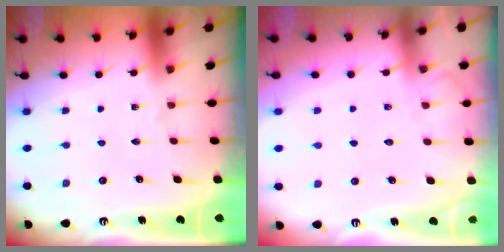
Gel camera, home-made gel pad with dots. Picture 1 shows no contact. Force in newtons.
{"total": 6.4, "press": 6.3, "slide": 0.8}